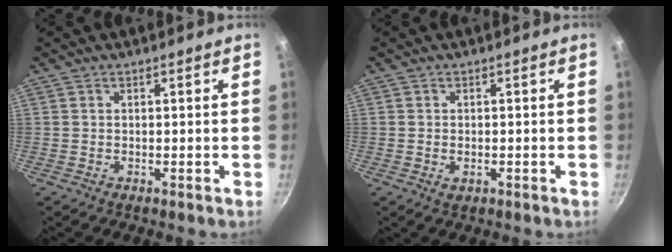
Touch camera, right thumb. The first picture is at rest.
{"total": 1.7, "force": [-0.5, 1.0, 1.2], "torque": [-0.019, -0.002, -0.007]}